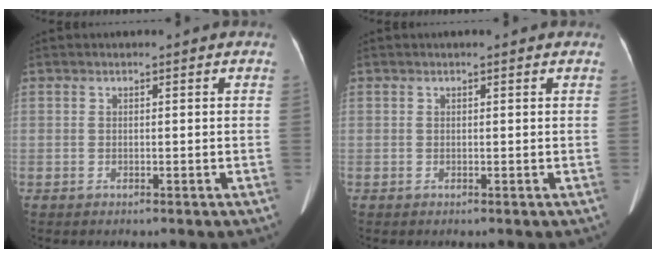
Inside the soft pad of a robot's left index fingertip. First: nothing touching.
{"total": 1.2, "force": [0.9, 0.2, 0.7], "torque": [-0.009, 0.011, 0.009]}